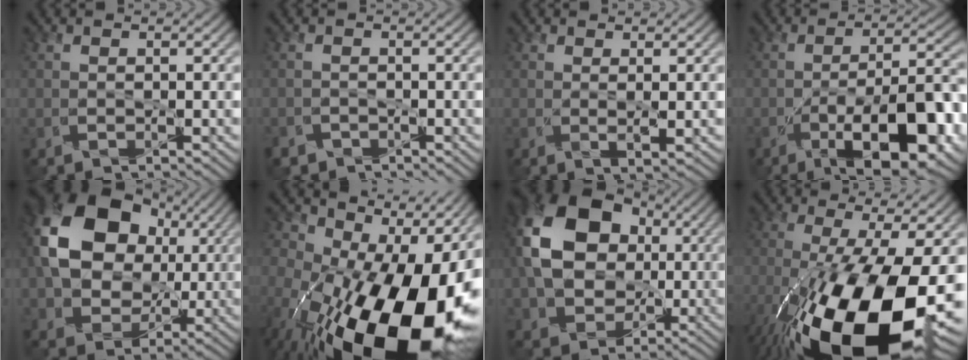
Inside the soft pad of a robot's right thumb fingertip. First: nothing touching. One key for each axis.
{"total": 1.2, "fx": -1.1, "fy": 0.5, "fz": -0.3, "tx": 0.010, "ty": -0.001, "tz": -0.024}
{"total": 1.5, "fx": 0.3, "fy": 0.3, "fz": 1.5, "tx": -0.031, "ty": -0.008, "tz": 0.008}
{"total": 14.0, "fx": -6.7, "fy": 4.8, "fz": 11.3, "tx": -0.158, "ty": 0.001, "tz": -0.107}
{"total": 16.2, "fx": 3.6, "fy": 12.5, "fz": 9.7, "tx": -0.197, "ty": 0.014, "tz": 0.065}
{"total": 22.0, "fx": -5.9, "fy": 13.6, "fz": 16.2, "tx": -0.285, "ty": -0.061, "tz": -0.068}
{"total": 16.8, "fx": 2.0, "fy": 13.0, "fz": 10.4, "tx": -0.211, "ty": 0.001, "tz": 0.037}
{"total": 19.9, "fx": -8.3, "fy": 8.1, "fz": 16.2, "tx": -0.307, "ty": -0.063, "tz": -0.118}